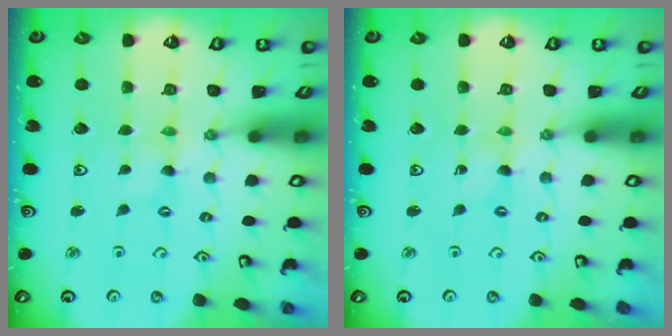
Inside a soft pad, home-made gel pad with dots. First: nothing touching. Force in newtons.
{"total": 0.0}